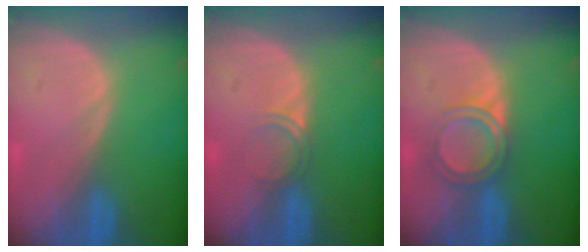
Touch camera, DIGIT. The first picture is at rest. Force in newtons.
{"total": 1.8, "press": 1.5, "slide": 1.1}
{"total": 4.1, "press": 4.1, "slide": 0.3}